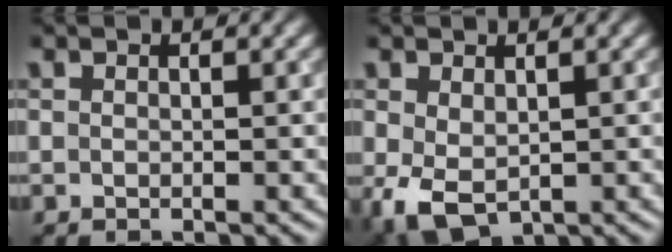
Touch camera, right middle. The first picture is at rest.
{"total": 4.3, "force": [-0.6, 2.8, 3.2], "torque": [-0.077, -0.010, -0.004]}